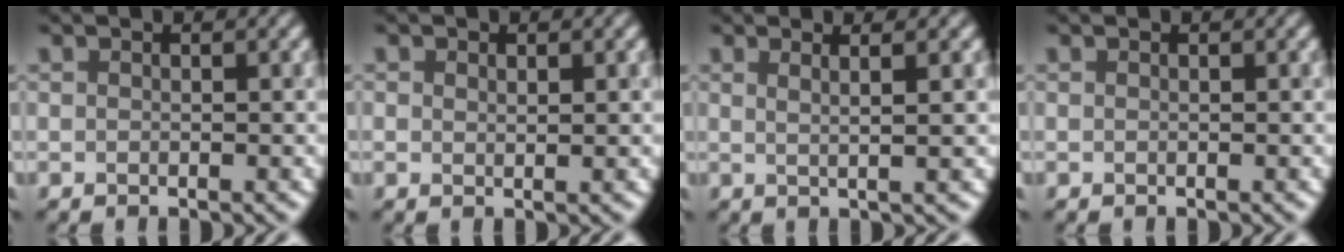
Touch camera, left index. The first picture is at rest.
{"total": 0.9, "force": [0.4, 0.5, 0.6], "torque": [-0.008, -0.002, 0.007]}
{"total": 3.0, "force": [1.5, 1.0, 2.4], "torque": [-0.028, 0.007, -0.004]}
{"total": 0.0}